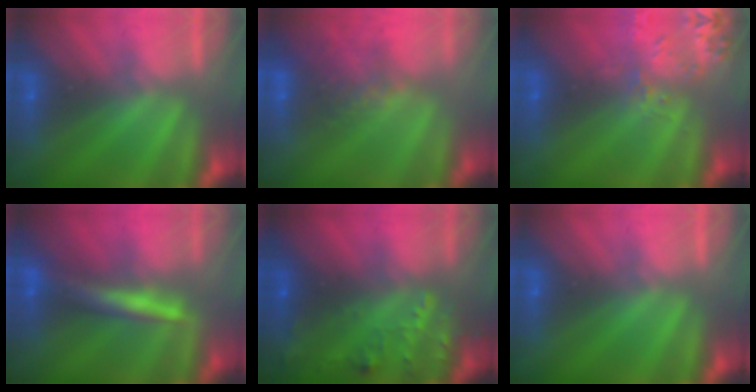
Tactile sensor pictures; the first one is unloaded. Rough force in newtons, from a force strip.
{"total": 9.8}
{"total": 2.7}
{"total": 3.1}
{"total": 7.6}
{"total": 0.0}